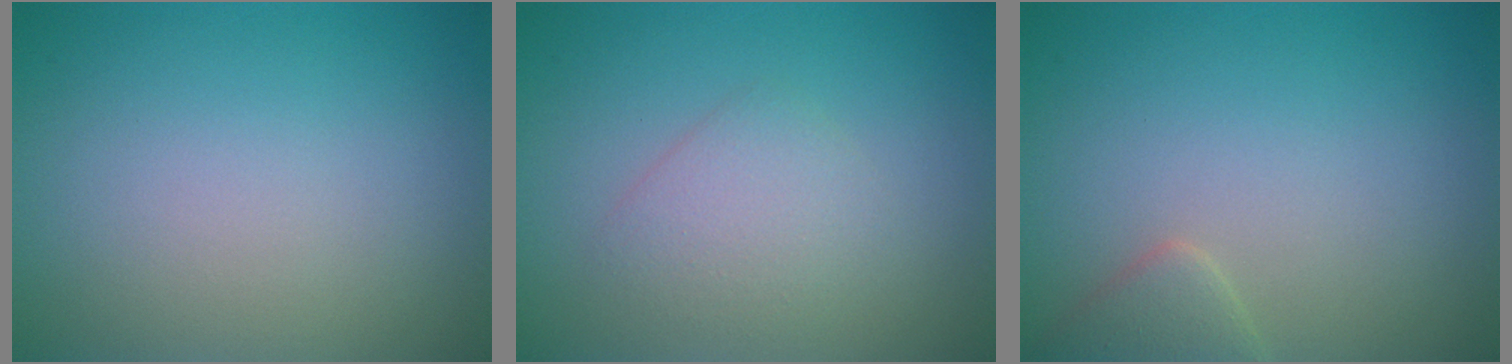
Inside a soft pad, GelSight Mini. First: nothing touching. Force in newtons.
{"total": 2.2, "press": 2.2, "slide": 0.1}
{"total": 1.8, "press": 1.8, "slide": 0.1}